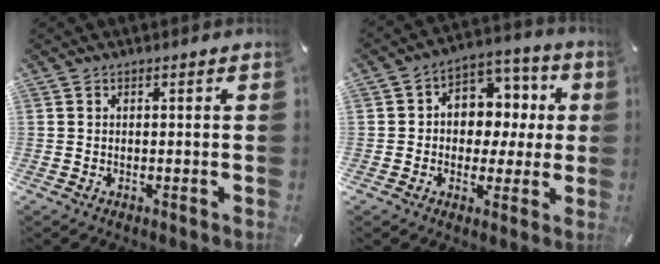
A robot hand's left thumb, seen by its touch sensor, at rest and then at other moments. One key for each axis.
{"total": 8.9, "fx": 0.2, "fy": 8.2, "fz": 3.6, "tx": -0.051, "ty": -0.003, "tz": 0.005}